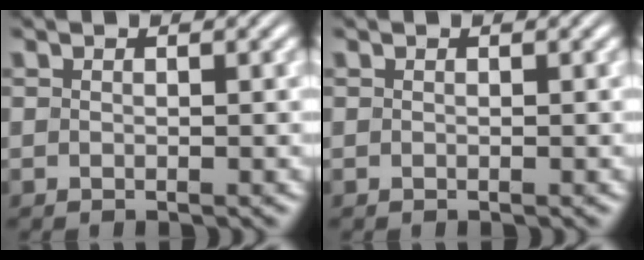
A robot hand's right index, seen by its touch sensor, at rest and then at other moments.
{"total": 0.0}